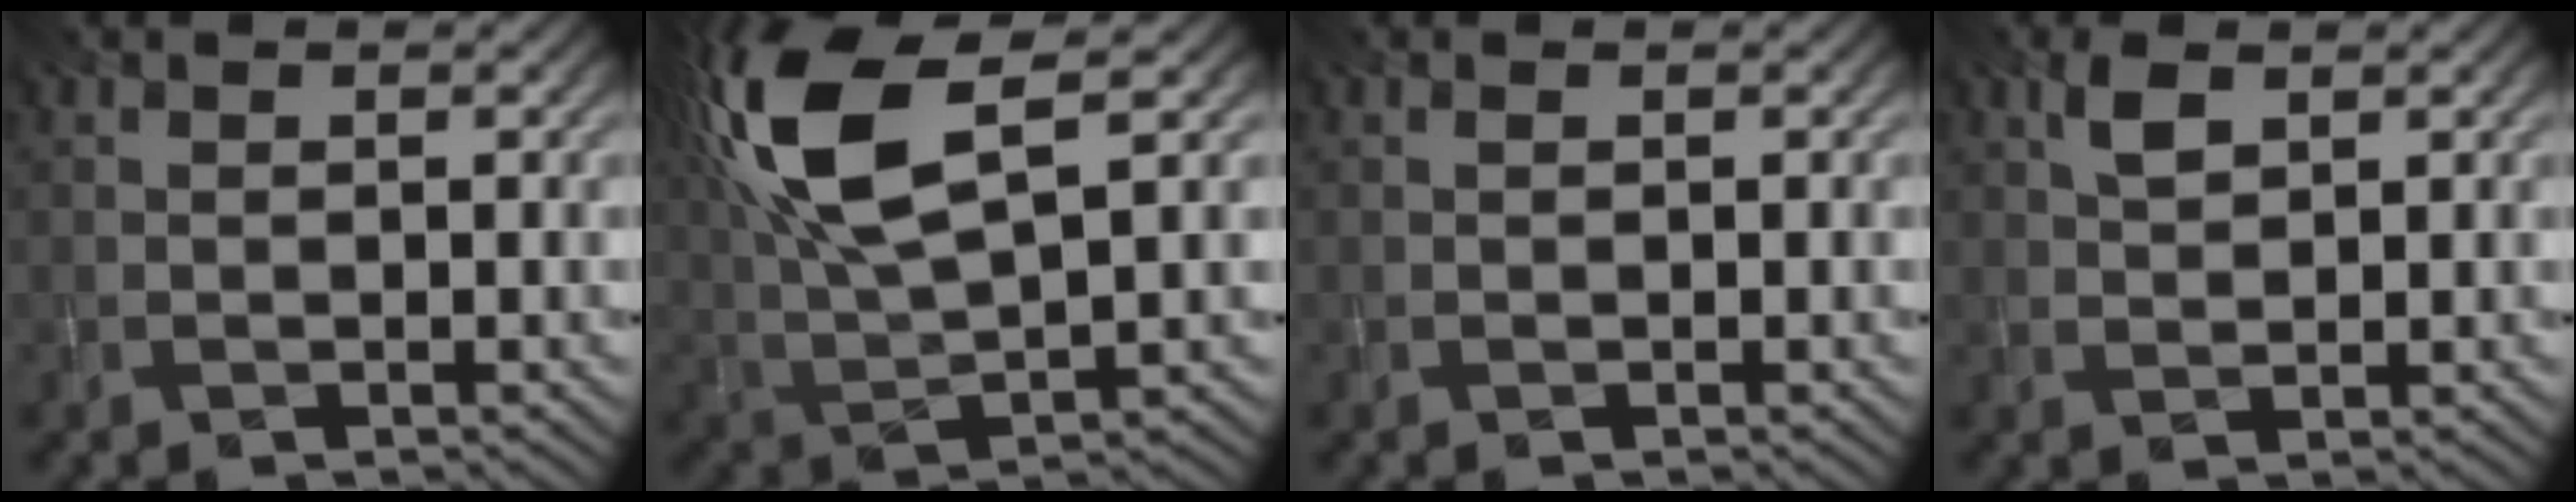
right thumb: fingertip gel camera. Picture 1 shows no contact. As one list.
[{"total": 13.6, "force": [5.3, 4.8, 11.6], "torque": [-0.276, 0.016, 0.105]}, {"total": 0.0}, {"total": 2.4, "force": [1.3, 1.1, 1.7], "torque": [-0.039, 0.004, 0.027]}]